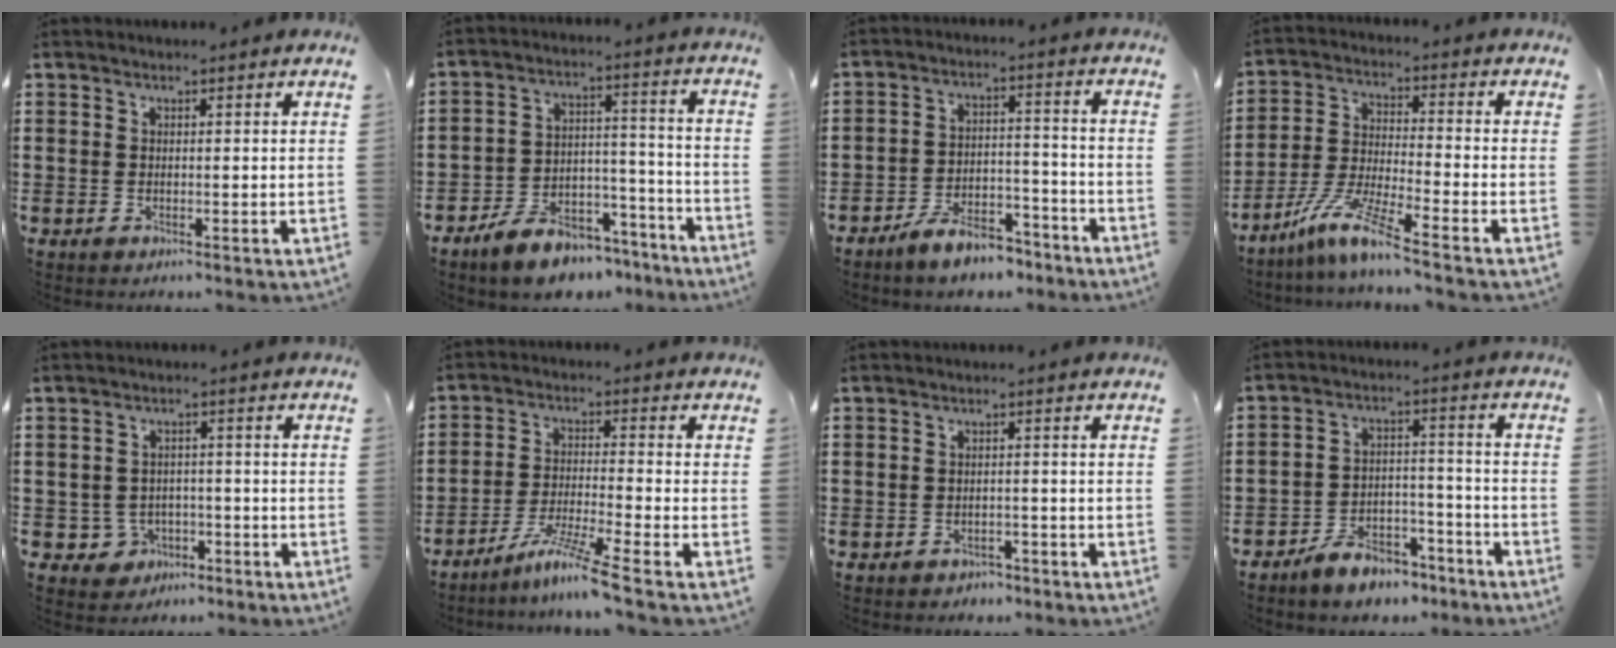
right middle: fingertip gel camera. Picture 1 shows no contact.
{"total": 8.1, "force": [-6.9, 3.2, 2.8], "torque": [-0.049, 0.034, -0.130]}
{"total": 6.7, "force": [-6.0, 1.7, 2.4], "torque": [-0.039, 0.012, -0.113]}
{"total": 8.6, "force": [-6.6, -0.1, 5.5], "torque": [-0.120, -0.013, -0.133]}
{"total": 3.1, "force": [-1.9, 2.4, 0.7], "torque": [-0.021, 0.003, -0.041]}
{"total": 7.1, "force": [-5.6, -0.7, 4.3], "torque": [-0.084, -0.014, -0.106]}
{"total": 1.5, "force": [-1.4, 0.5, -0.1], "torque": [-0.005, 0.002, -0.032]}
{"total": 6.1, "force": [-5.6, 2.0, 1.5], "torque": [-0.029, 0.016, -0.110]}